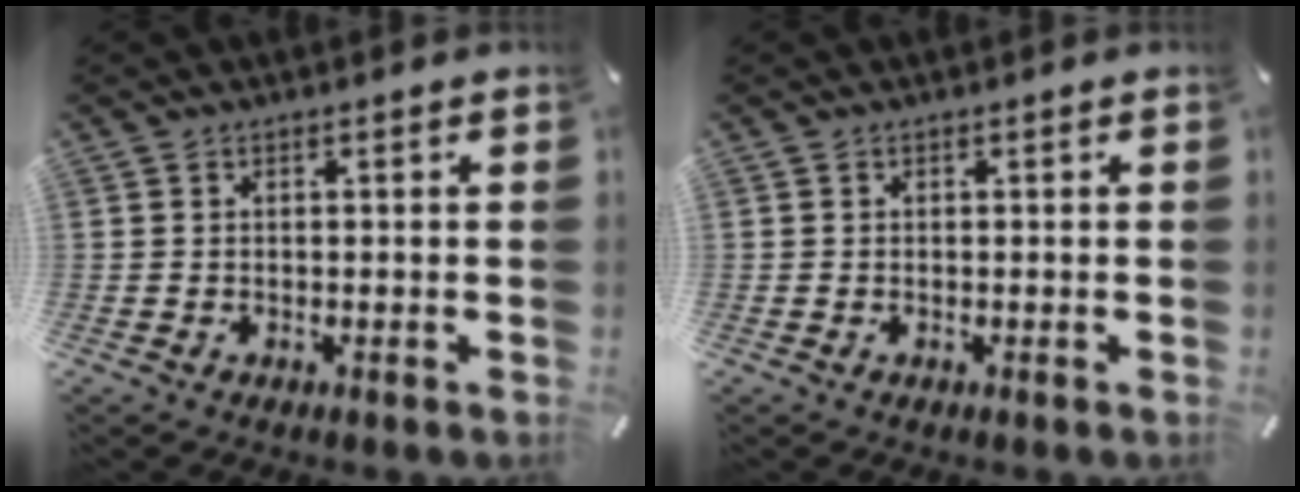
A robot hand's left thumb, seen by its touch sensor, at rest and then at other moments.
{"total": 0.0}